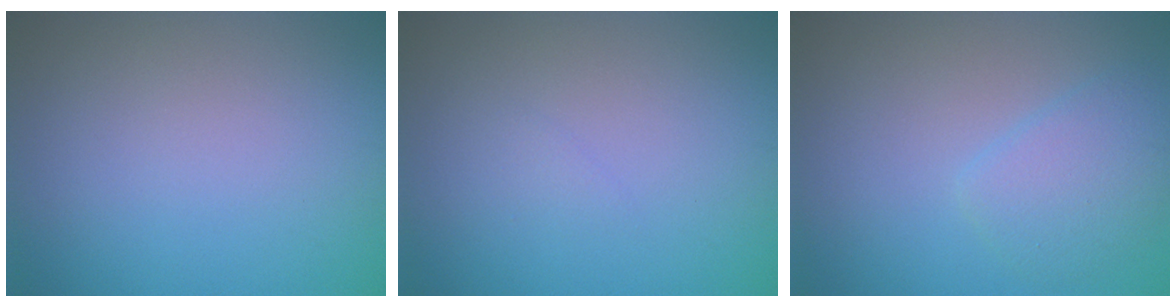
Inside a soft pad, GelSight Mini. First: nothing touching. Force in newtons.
{"total": 0.5, "press": 0.5, "slide": 0.1}
{"total": 2.7, "press": 2.7, "slide": 0.2}